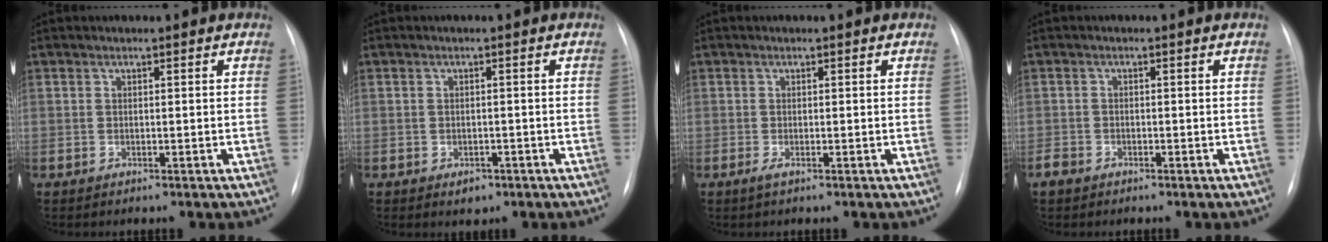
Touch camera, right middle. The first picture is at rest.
{"total": 1.8, "force": [-1.0, 1.2, 0.9], "torque": [-0.009, 0.002, -0.005]}
{"total": 0.6, "force": [-0.3, 0.0, 0.6], "torque": [-0.012, -0.002, -0.006]}
{"total": 1.5, "force": [-1.2, 0.9, 0.3], "torque": [-0.013, 0.002, -0.021]}